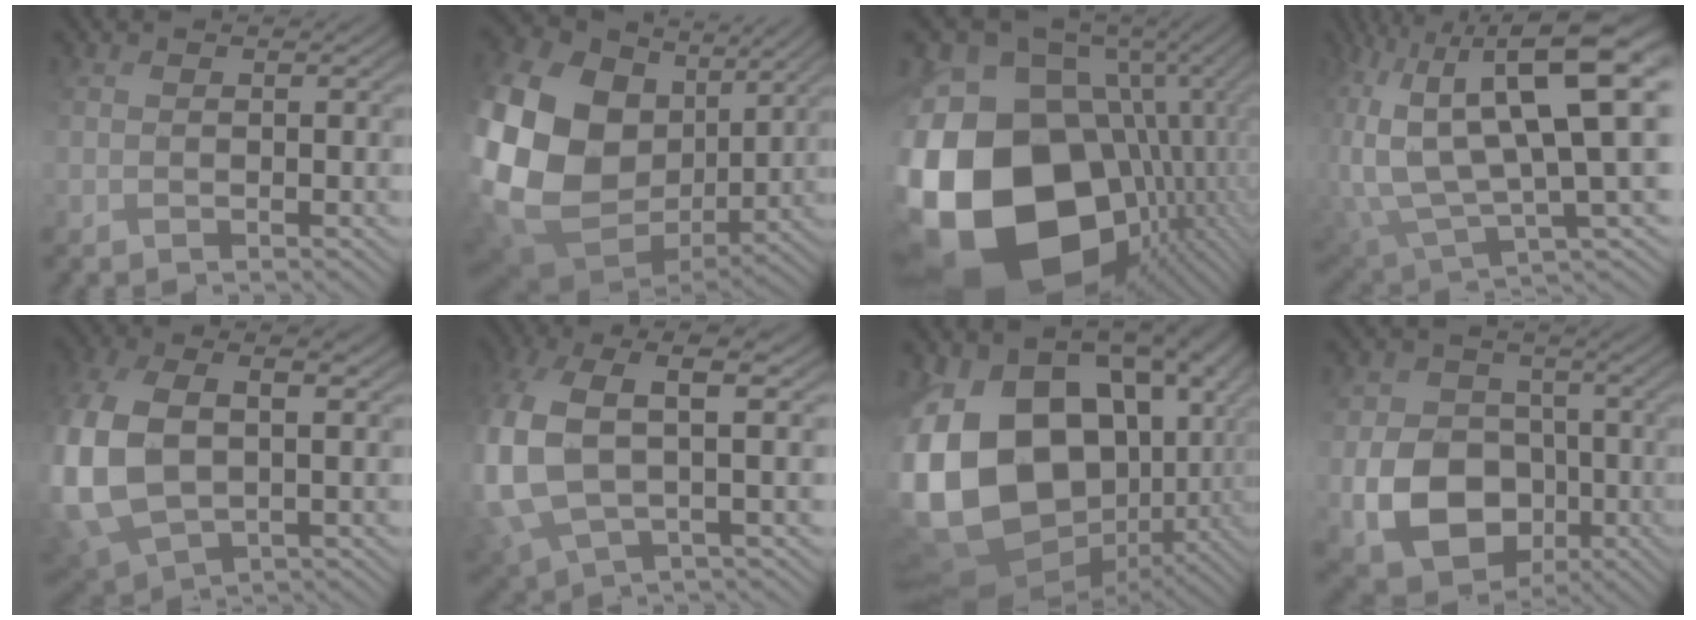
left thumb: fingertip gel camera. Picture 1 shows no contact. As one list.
[{"total": 21.2, "force": [2.9, 17.1, 12.1], "torque": [-0.333, -0.022, 0.091]}, {"total": 21.8, "force": [-3.5, 16.7, 13.5], "torque": [-0.327, -0.048, -0.020]}, {"total": 14.3, "force": [4.4, 6.3, 12.1], "torque": [-0.250, -0.013, 0.100]}, {"total": 13.0, "force": [0.9, 8.4, 9.9], "torque": [-0.271, -0.003, 0.029]}, {"total": 11.4, "force": [2.0, 5.7, 9.7], "torque": [-0.251, 0.001, 0.044]}, {"total": 18.9, "force": [-0.5, 14.8, 11.7], "torque": [-0.249, -0.030, 0.026]}, {"total": 9.3, "force": [-2.2, 8.0, 4.3], "torque": [-0.097, -0.015, -0.044]}]